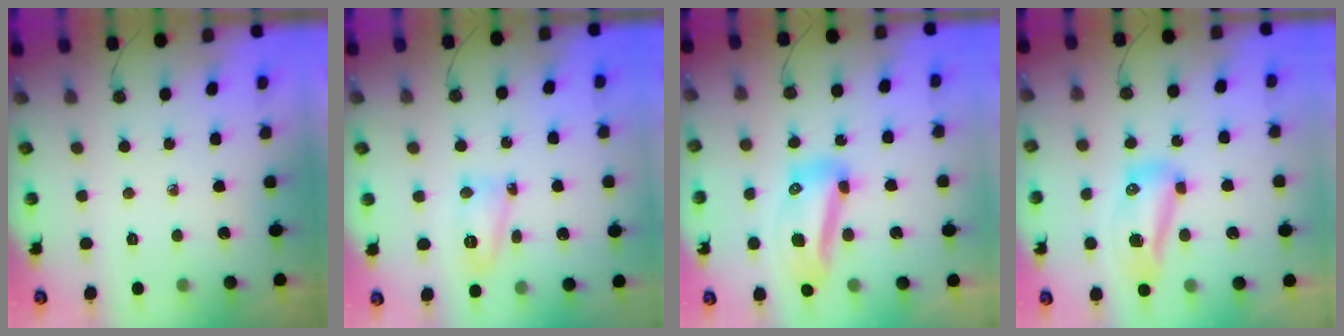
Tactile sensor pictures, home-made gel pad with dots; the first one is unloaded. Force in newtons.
{"total": 7.2, "press": 7.0, "slide": 1.7}
{"total": 11.2, "press": 11.2, "slide": 1.1}
{"total": 12.1, "press": 10.7, "slide": 5.6}